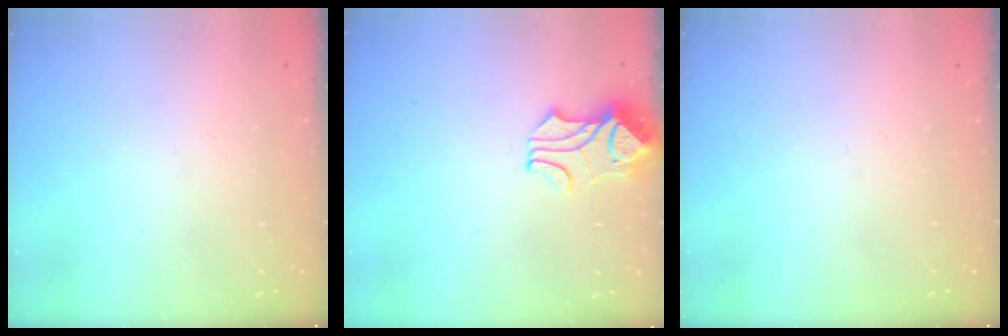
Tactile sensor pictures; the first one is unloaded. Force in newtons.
{"total": 1.8, "press": 1.4, "slide": 1.0}
{"total": 0.0}